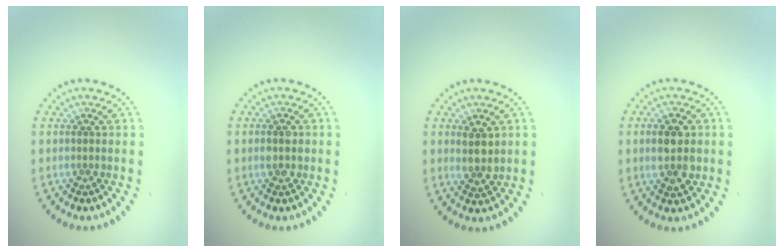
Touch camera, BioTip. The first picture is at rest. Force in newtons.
{"total": 2.0, "press": 2.0, "slide": 0.1}
{"total": 2.1, "press": 1.9, "slide": 1.0}
{"total": 3.8, "press": 3.8, "slide": 0.2}